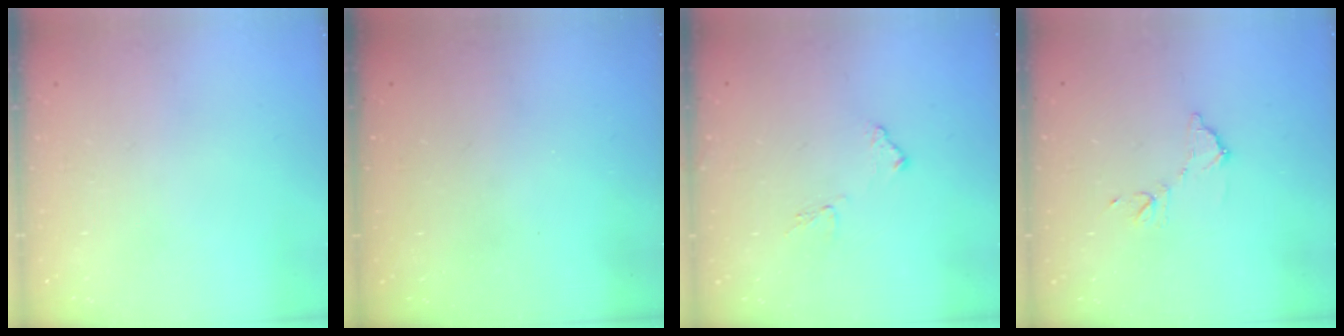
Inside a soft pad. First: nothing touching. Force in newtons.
{"total": 3.1, "press": 3.1, "slide": 0.1}
{"total": 8.0, "press": 8.0, "slide": 0.4}
{"total": 8.2, "press": 8.2, "slide": 0.4}